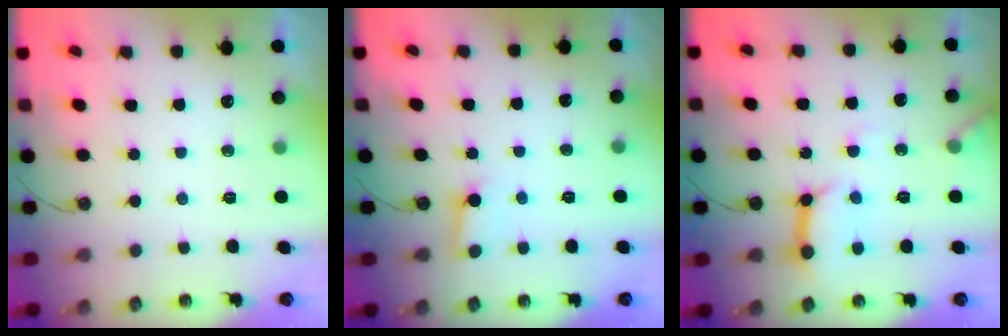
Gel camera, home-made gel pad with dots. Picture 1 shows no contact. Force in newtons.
{"total": 2.6, "press": 2.6, "slide": 0.4}
{"total": 13.8, "press": 13.7, "slide": 1.5}